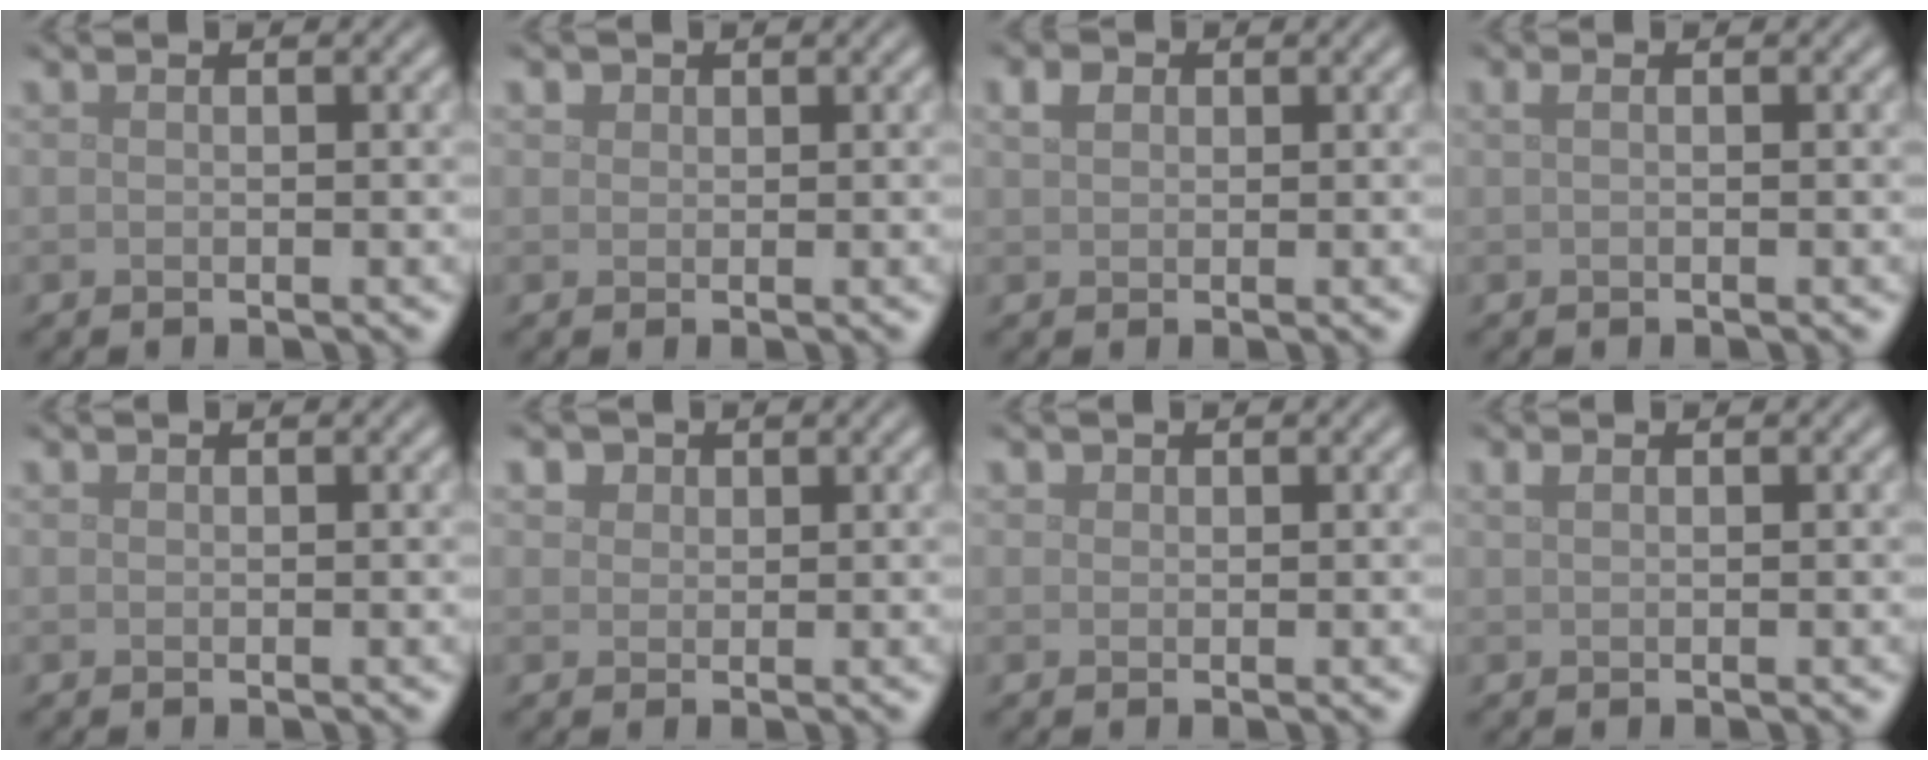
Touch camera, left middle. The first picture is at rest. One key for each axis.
{"total": 0.8, "fx": 0.5, "fy": 0.7, "fz": 0.2, "tx": -0.002, "ty": 0.000, "tz": 0.007}
{"total": 1.6, "fx": 0.7, "fy": 1.2, "fz": 0.8, "tx": -0.017, "ty": 0.007, "tz": 0.011}
{"total": 0.7, "fx": 0.2, "fy": 0.2, "fz": 0.6, "tx": -0.014, "ty": 0.006, "tz": 0.005}
{"total": 0.0}
{"total": 2.4, "fx": 1.5, "fy": 1.7, "fz": 0.9, "tx": -0.023, "ty": 0.002, "tz": 0.020}
{"total": 0.5, "fx": 0.3, "fy": 0.4, "fz": 0.1, "tx": 0.003, "ty": -0.001, "tz": 0.006}
{"total": 0.7, "fx": 0.5, "fy": 0.4, "fz": 0.4, "tx": -0.010, "ty": 0.002, "tz": 0.011}